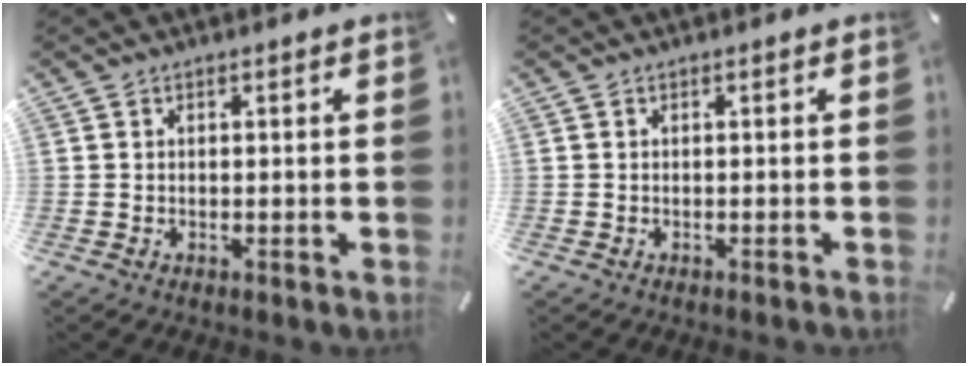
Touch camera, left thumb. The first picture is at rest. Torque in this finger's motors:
{"motor_torque": [-0.07, 0.07, 0.00, 0.00, 0.00]}